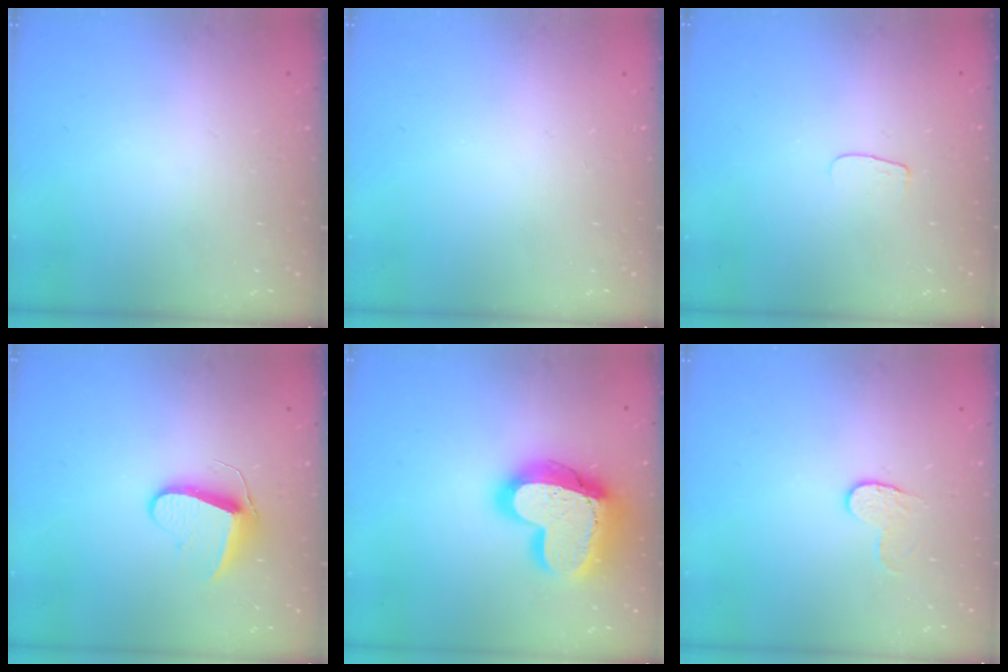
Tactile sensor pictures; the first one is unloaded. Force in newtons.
{"total": 0.0}
{"total": 3.6, "press": 3.6, "slide": 0.4}
{"total": 9.4, "press": 9.4, "slide": 0.7}
{"total": 23.4, "press": 23.3, "slide": 1.9}
{"total": 4.5, "press": 4.5, "slide": 0.5}